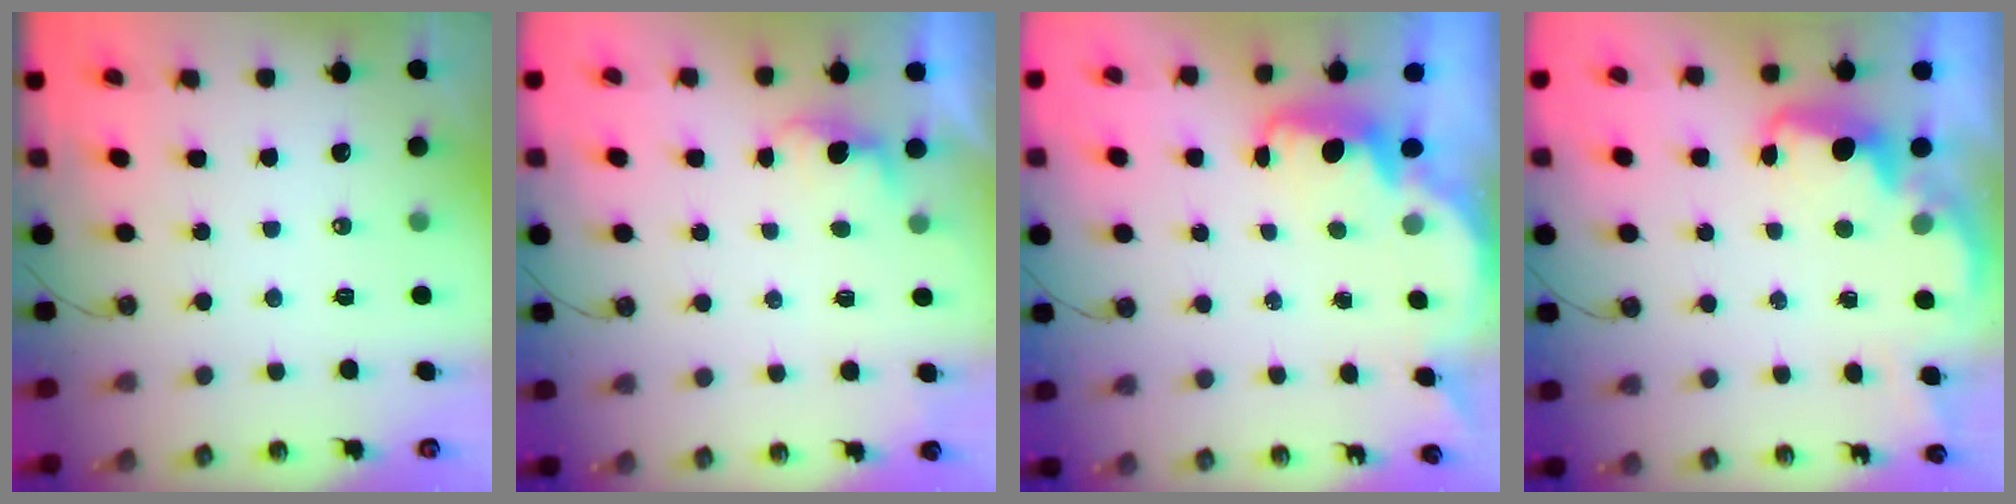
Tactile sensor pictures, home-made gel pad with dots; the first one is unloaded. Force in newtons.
{"total": 1.4, "press": 1.1, "slide": 0.8}
{"total": 2.2, "press": 2.1, "slide": 0.7}
{"total": 2.1, "press": 2.0, "slide": 0.6}